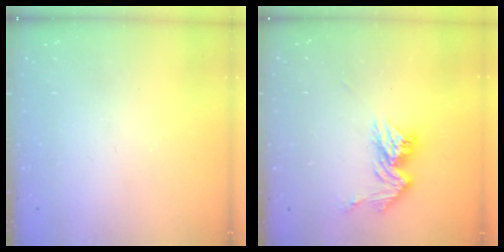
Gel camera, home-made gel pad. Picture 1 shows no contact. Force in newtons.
{"total": 11.2, "press": 11.2, "slide": 0.9}